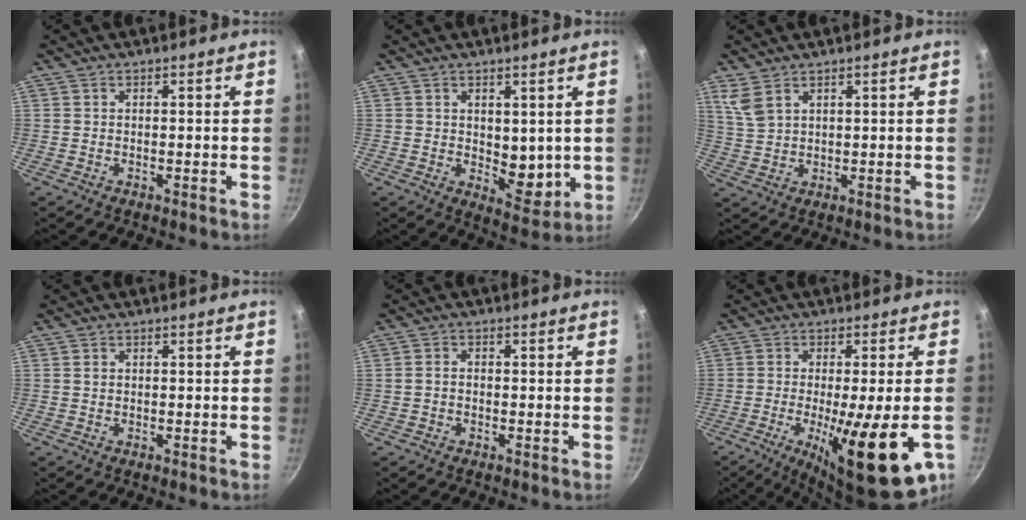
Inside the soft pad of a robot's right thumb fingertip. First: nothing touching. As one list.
[{"total": 6.9, "force": [1.1, 4.4, 5.2], "torque": [-0.052, -0.032, 0.022]}, {"total": 4.4, "force": [2.8, 2.3, 2.6], "torque": [-0.052, -0.011, 0.067]}, {"total": 0.8, "force": [0.1, 0.7, 0.3], "torque": [-0.004, 0.003, 0.002]}, {"total": 1.7, "force": [-0.5, 1.2, 1.0], "torque": [-0.019, 0.012, -0.011]}, {"total": 17.7, "force": [-5.8, 3.8, 16.2], "torque": [-0.239, -0.013, -0.082]}]